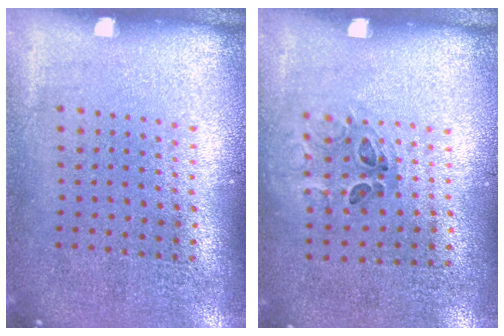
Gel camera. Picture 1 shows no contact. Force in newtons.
{"total": 1.1, "press": 0.6, "slide": 0.9}